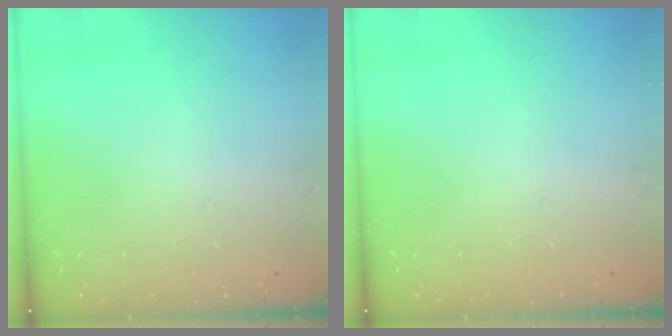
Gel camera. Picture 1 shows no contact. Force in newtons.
{"total": 0.0}